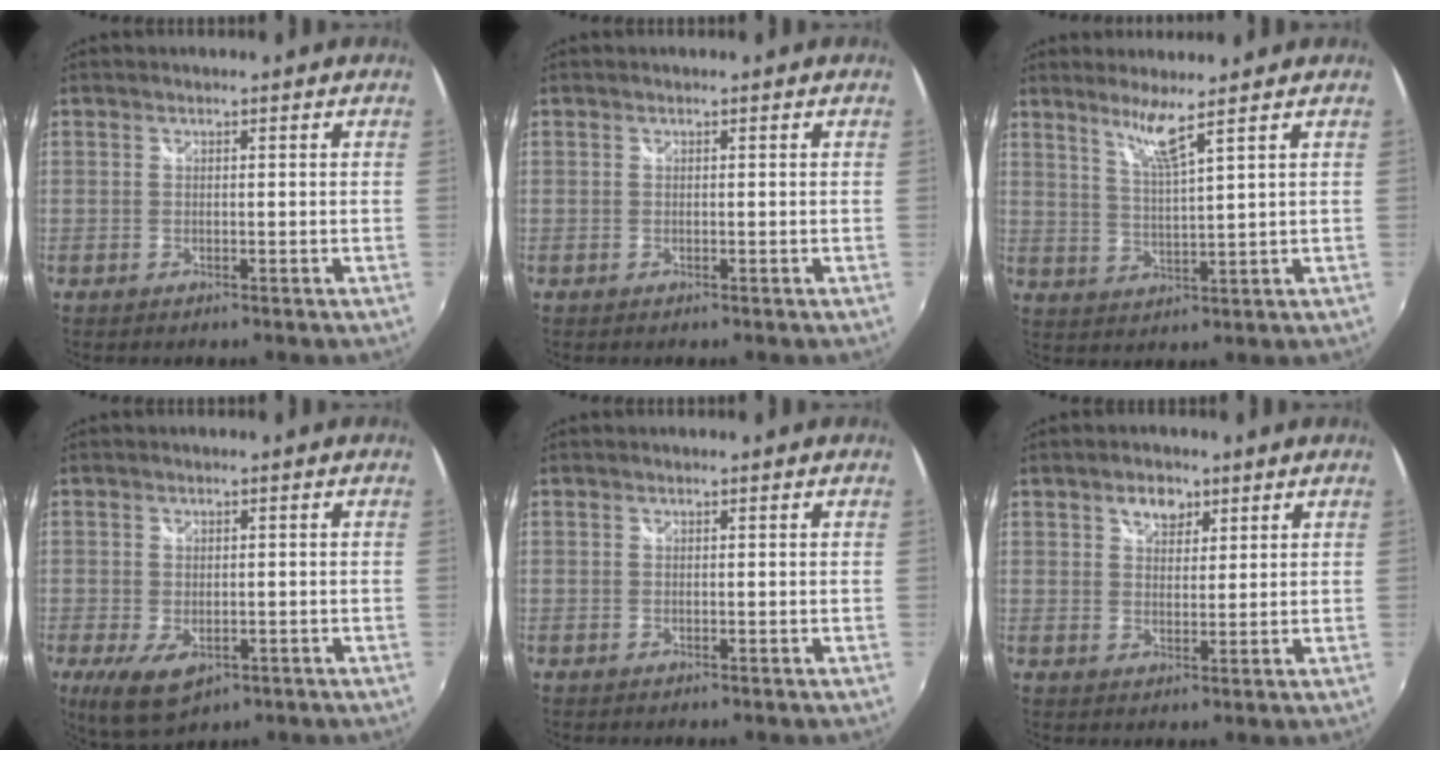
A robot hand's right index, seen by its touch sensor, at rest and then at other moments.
{"total": 0.0}
{"total": 5.1, "force": [3.9, -0.9, 3.2], "torque": [-0.063, -0.007, 0.075]}
{"total": 7.4, "force": [-3.1, 4.1, 5.3], "torque": [-0.111, -0.027, -0.048]}
{"total": 0.0}
{"total": 4.3, "force": [2.5, 2.8, 2.1], "torque": [-0.026, 0.009, 0.044]}